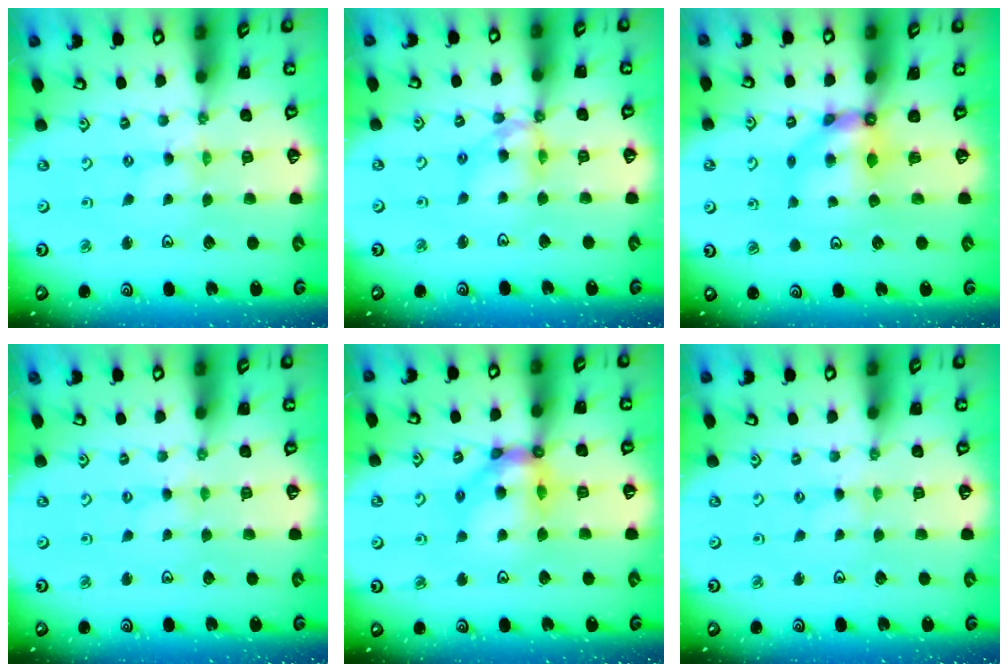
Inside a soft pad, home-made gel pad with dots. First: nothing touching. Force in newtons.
{"total": 10.8, "press": 10.8, "slide": 0.9}
{"total": 6.6, "press": 6.6, "slide": 0.7}
{"total": 1.0, "press": 0.9, "slide": 0.2}
{"total": 12.6, "press": 12.5, "slide": 1.4}
{"total": 1.0, "press": 1.0, "slide": 0.3}